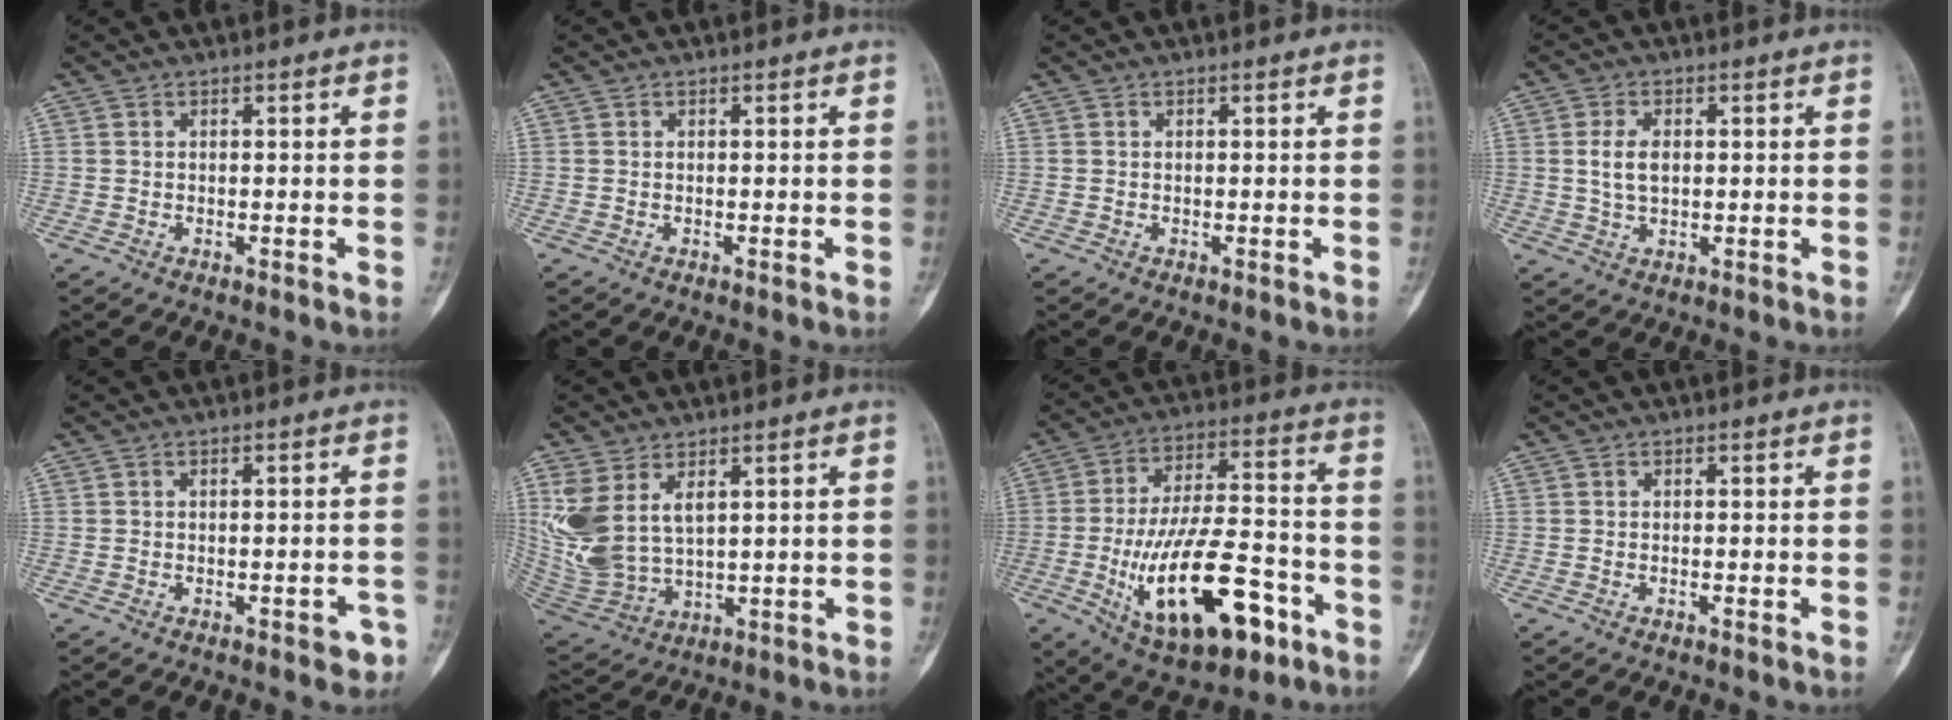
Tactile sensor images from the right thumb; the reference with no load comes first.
{"total": 0.0}
{"total": 0.0}
{"total": 4.6, "force": [0.5, 2.7, 3.7], "torque": [-0.070, 0.000, 0.011]}
{"total": 3.0, "force": [-1.7, 1.3, 2.0], "torque": [-0.016, 0.014, -0.019]}
{"total": 11.8, "force": [4.1, 6.9, 8.7], "torque": [-0.186, -0.014, 0.103]}
{"total": 22.7, "force": [-8.5, 10.0, 18.5], "torque": [-0.307, 0.036, -0.123]}
{"total": 0.6, "force": [-0.3, 0.1, 0.5], "torque": [-0.014, 0.005, -0.003]}